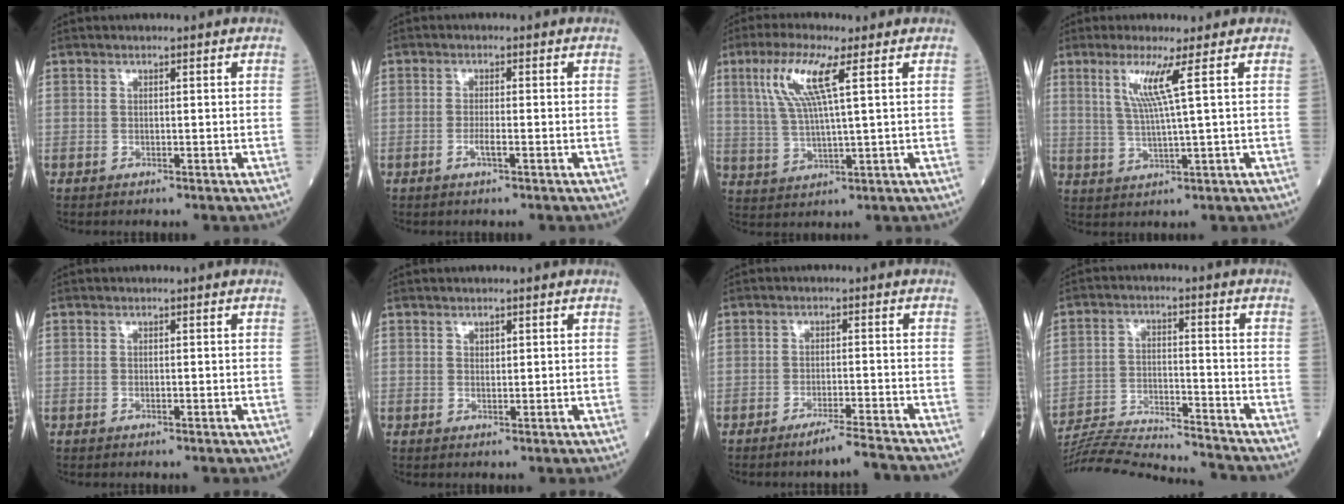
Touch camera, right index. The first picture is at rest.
{"total": 1.9, "force": [-0.7, 0.1, 1.7], "torque": [-0.034, -0.002, -0.014]}
{"total": 8.6, "force": [3.4, 0.3, 7.9], "torque": [-0.174, 0.009, 0.069]}
{"total": 5.6, "force": [2.2, -1.4, 4.9], "torque": [-0.101, -0.005, 0.047]}
{"total": 0.0}
{"total": 0.6, "force": [0.4, 0.4, 0.3], "torque": [-0.002, -0.004, 0.007]}
{"total": 5.3, "force": [-4.6, -1.4, 2.2], "torque": [-0.030, -0.017, -0.076]}
{"total": 18.5, "force": [-17.7, -0.3, 5.2], "torque": [-0.105, -0.017, -0.278]}